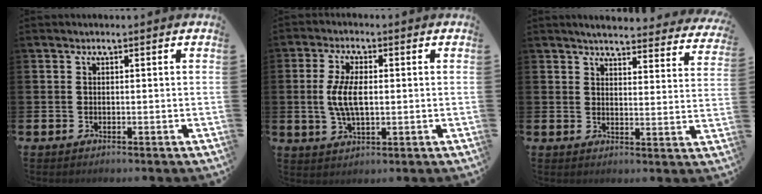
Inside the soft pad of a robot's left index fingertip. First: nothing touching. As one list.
[{"total": 6.1, "force": [0.4, 2.8, 5.4], "torque": [-0.107, 0.007, 0.003]}, {"total": 4.3, "force": [4.2, 0.4, 0.8], "torque": [-0.028, -0.031, 0.071]}]